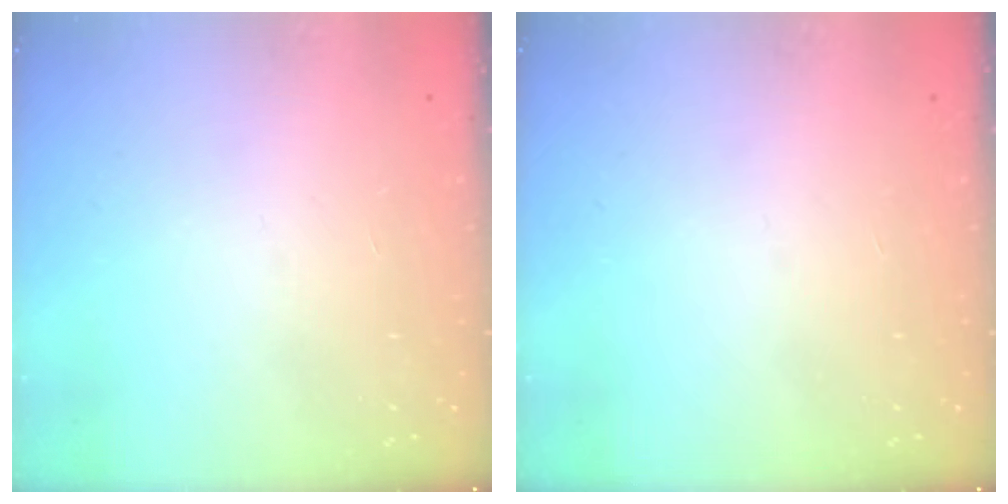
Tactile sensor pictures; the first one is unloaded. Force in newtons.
{"total": 0.0}